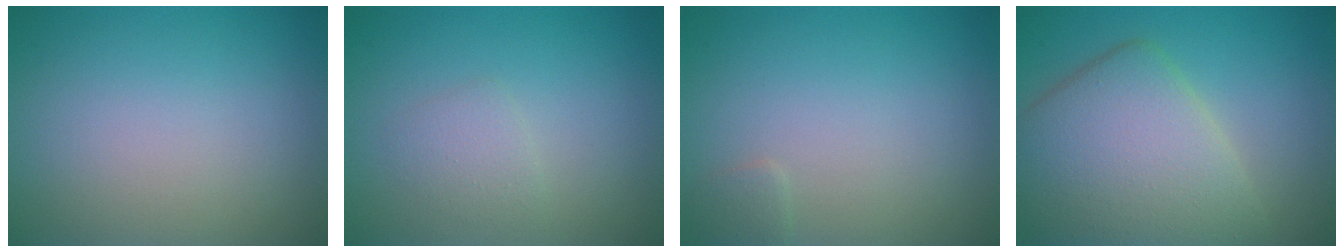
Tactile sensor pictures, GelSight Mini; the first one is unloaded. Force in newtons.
{"total": 1.5, "press": 1.5, "slide": 0.0}
{"total": 0.8, "press": 0.8, "slide": 0.0}
{"total": 8.5, "press": 8.5, "slide": 0.3}